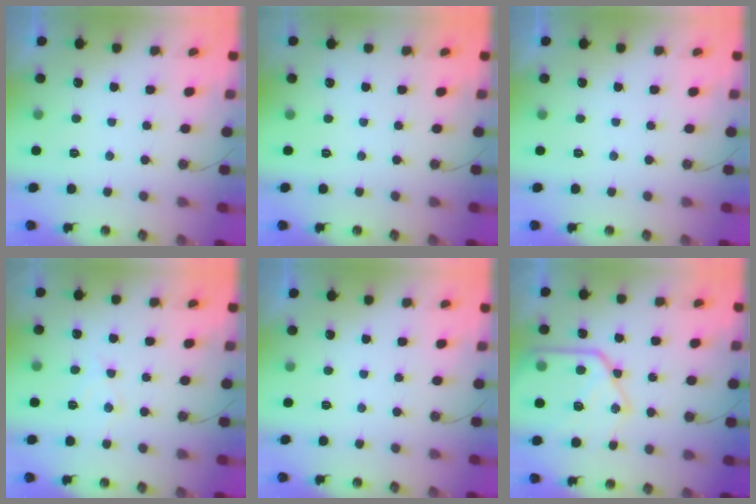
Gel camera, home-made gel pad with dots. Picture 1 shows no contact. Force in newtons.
{"total": 0.0}
{"total": 0.0}
{"total": 7.2, "press": 7.1, "slide": 0.6}
{"total": 0.0}
{"total": 20.5, "press": 20.4, "slide": 2.1}